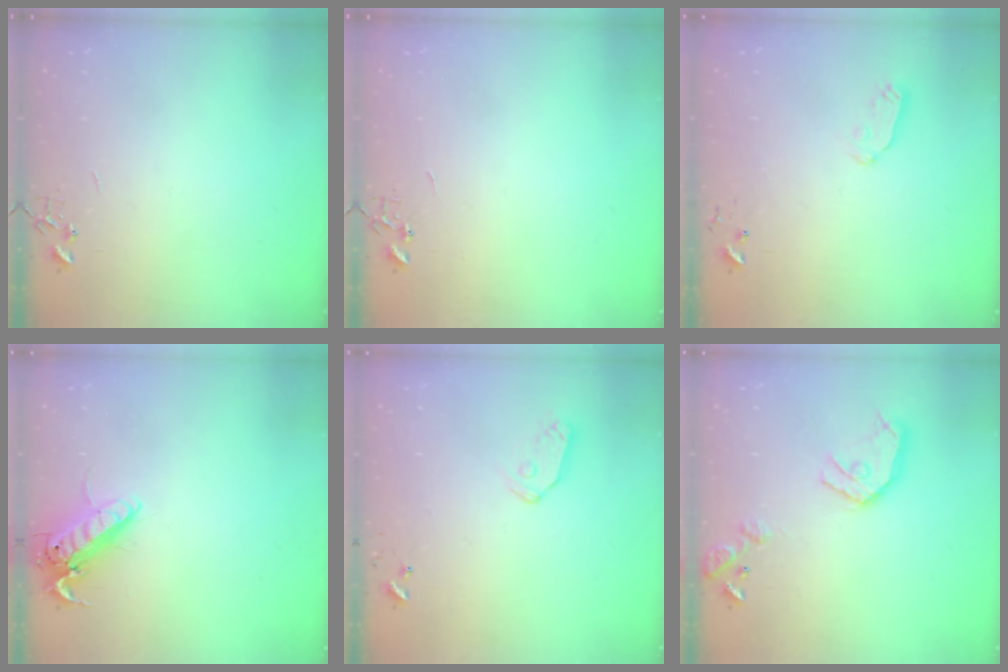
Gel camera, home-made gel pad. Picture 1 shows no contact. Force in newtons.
{"total": 0.0}
{"total": 6.0, "press": 6.0, "slide": 0.5}
{"total": 13.8, "press": 13.6, "slide": 2.3}
{"total": 7.2, "press": 7.2, "slide": 0.3}
{"total": 14.7, "press": 14.6, "slide": 1.6}